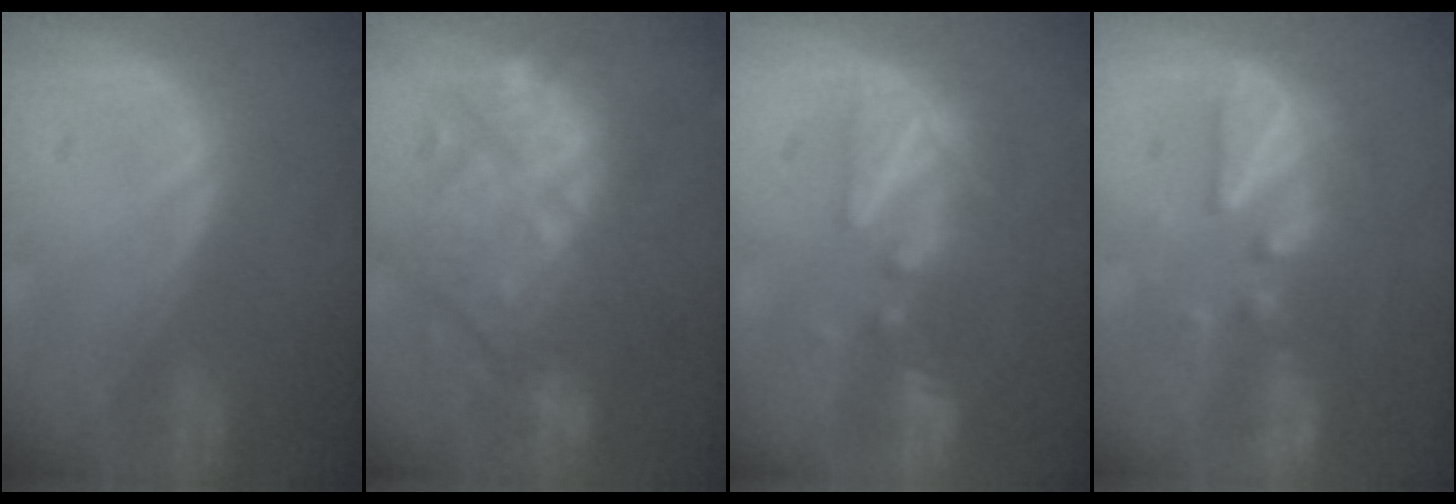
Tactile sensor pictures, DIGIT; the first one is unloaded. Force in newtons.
{"total": 10.6, "press": 10.6, "slide": 1.2}
{"total": 8.2, "press": 7.6, "slide": 3.1}
{"total": 7.8, "press": 7.6, "slide": 1.4}